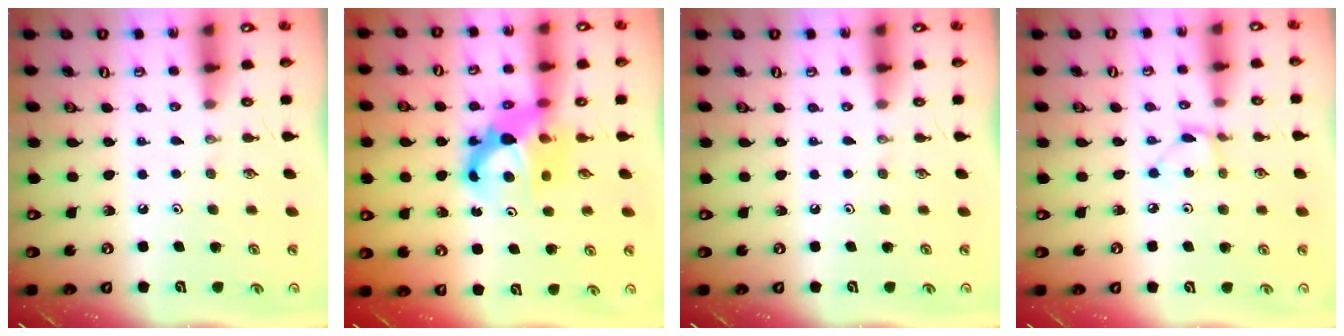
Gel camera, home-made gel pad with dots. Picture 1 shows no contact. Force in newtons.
{"total": 9.2, "press": 9.2, "slide": 0.9}
{"total": 0.0}
{"total": 1.8, "press": 1.8, "slide": 0.1}